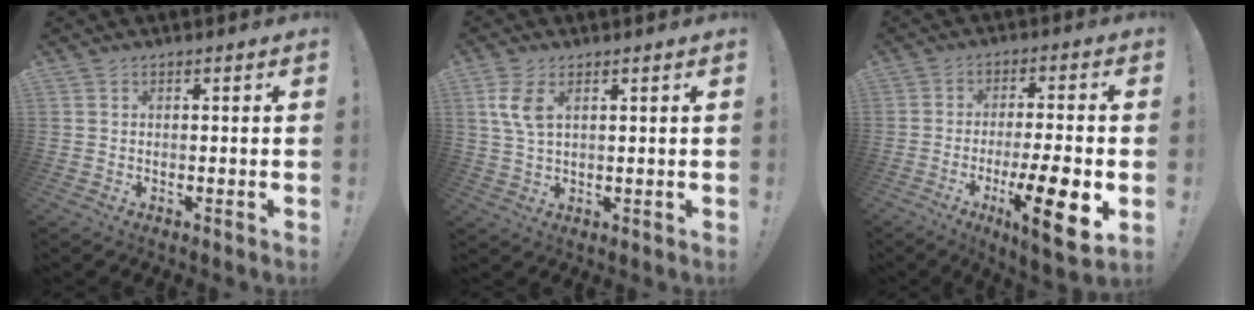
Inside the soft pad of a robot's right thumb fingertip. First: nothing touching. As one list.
[{"total": 6.7, "force": [2.6, 3.3, 5.2], "torque": [-0.098, -0.009, 0.044]}, {"total": 15.2, "force": [-5.5, 2.8, 13.9], "torque": [-0.202, 0.011, -0.080]}]